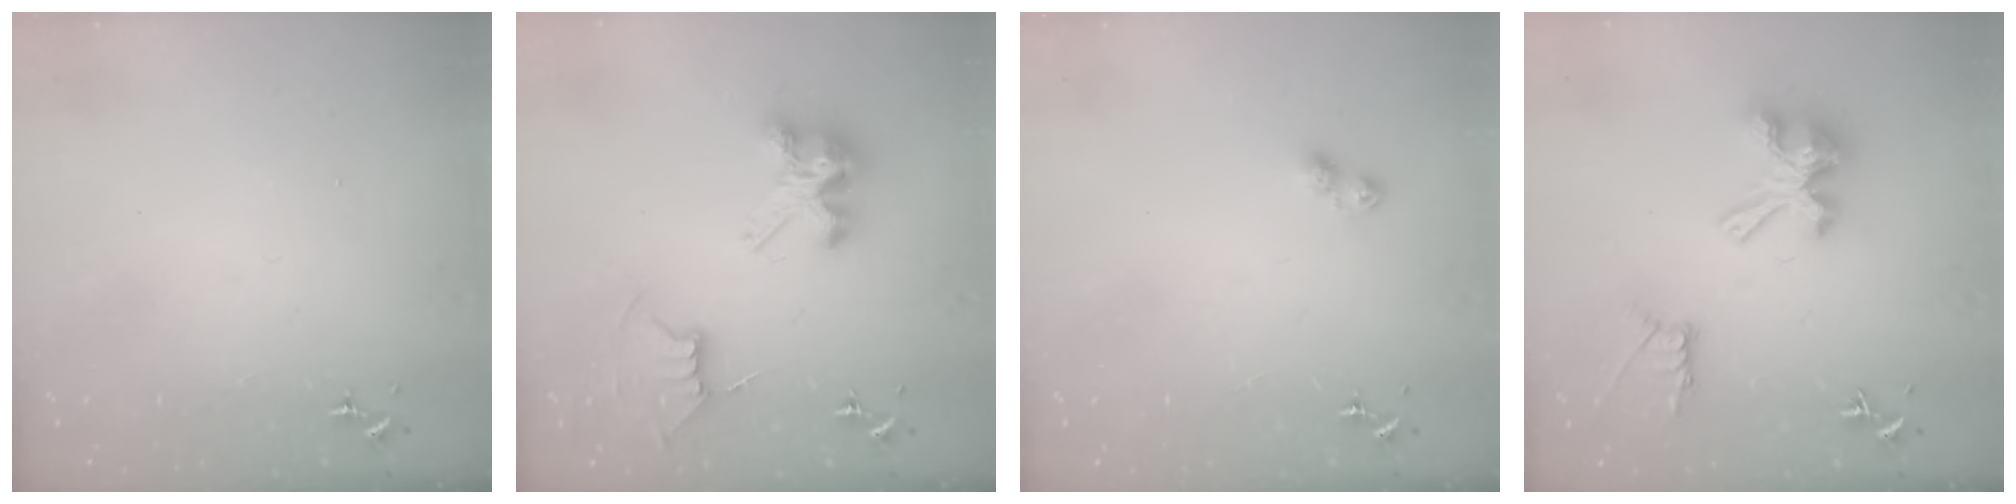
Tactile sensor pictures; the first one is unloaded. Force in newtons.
{"total": 9.3, "press": 9.3, "slide": 0.8}
{"total": 6.1, "press": 6.0, "slide": 0.7}
{"total": 13.8, "press": 13.8, "slide": 0.4}